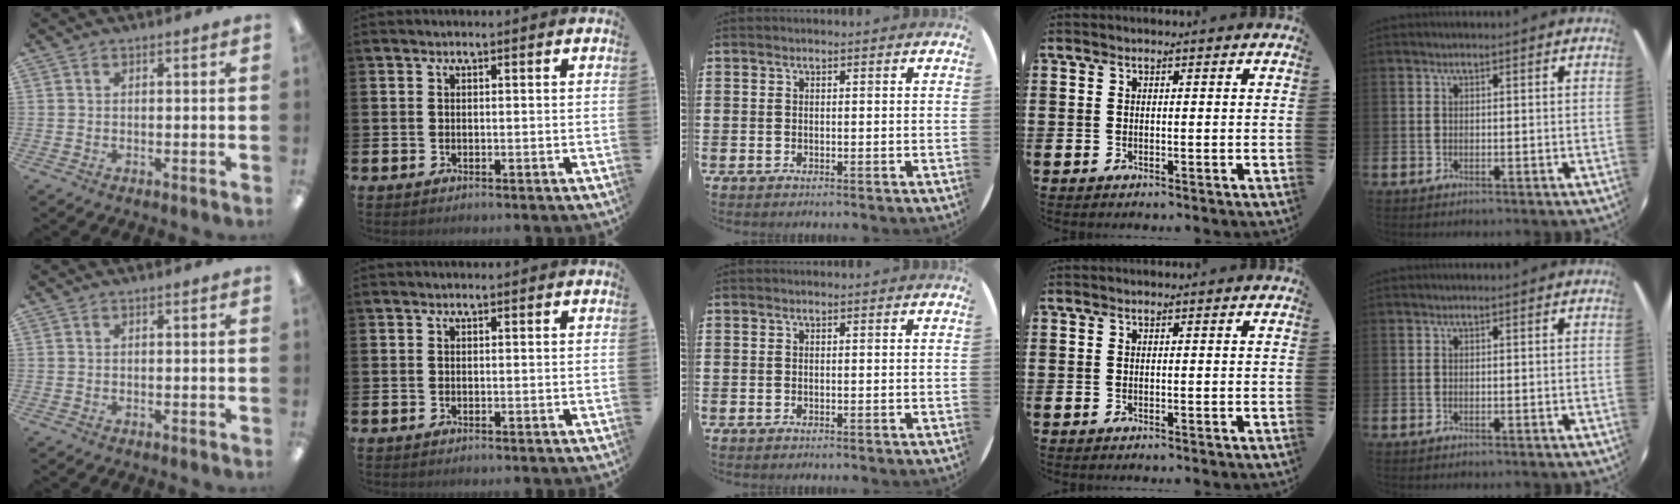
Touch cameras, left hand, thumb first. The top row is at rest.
{}